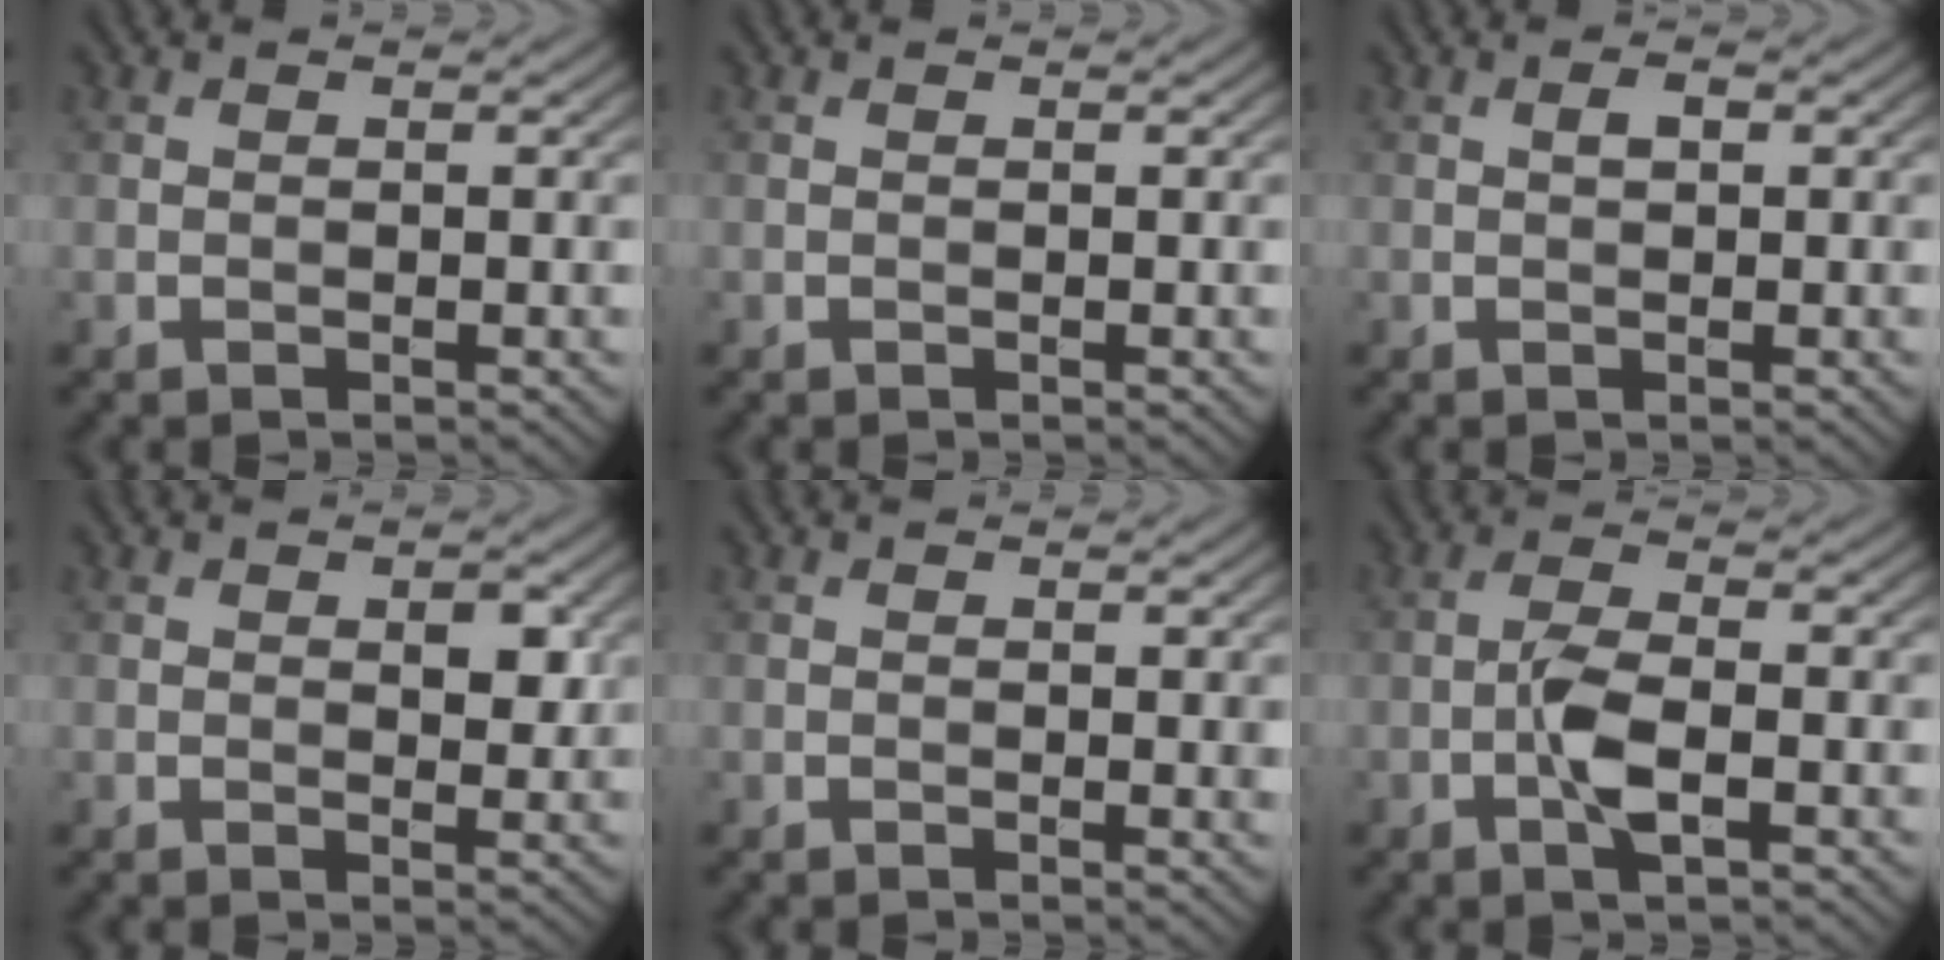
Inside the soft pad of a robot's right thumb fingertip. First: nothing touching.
{"total": 0.0}
{"total": 1.2, "force": [0.2, 0.5, 1.1], "torque": [-0.019, 0.001, 0.003]}
{"total": 2.7, "force": [0.8, 1.5, 2.2], "torque": [-0.027, -0.004, 0.014]}
{"total": 0.6, "force": [0.1, 0.2, 0.5], "torque": [-0.005, -0.003, 0.000]}
{"total": 4.3, "force": [-1.4, 1.4, 3.8], "torque": [-0.084, 0.004, -0.032]}